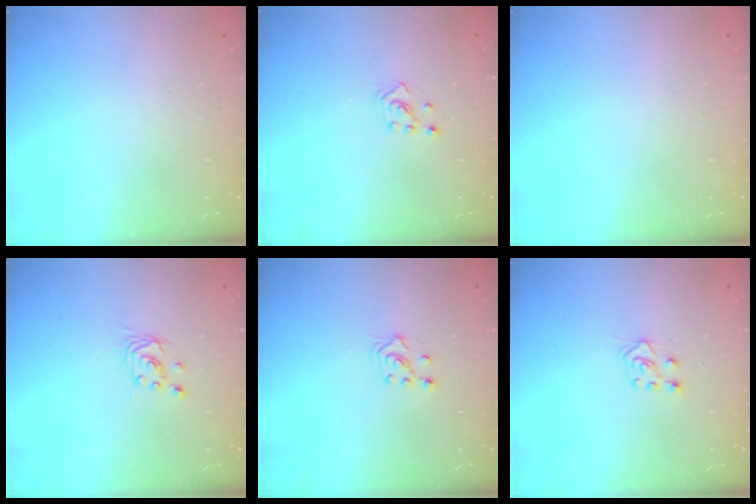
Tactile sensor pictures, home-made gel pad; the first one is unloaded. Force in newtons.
{"total": 2.1, "press": 1.9, "slide": 0.8}
{"total": 0.0}
{"total": 2.4, "press": 2.4, "slide": 0.2}
{"total": 3.5, "press": 3.4, "slide": 0.8}
{"total": 6.1, "press": 6.1, "slide": 0.5}